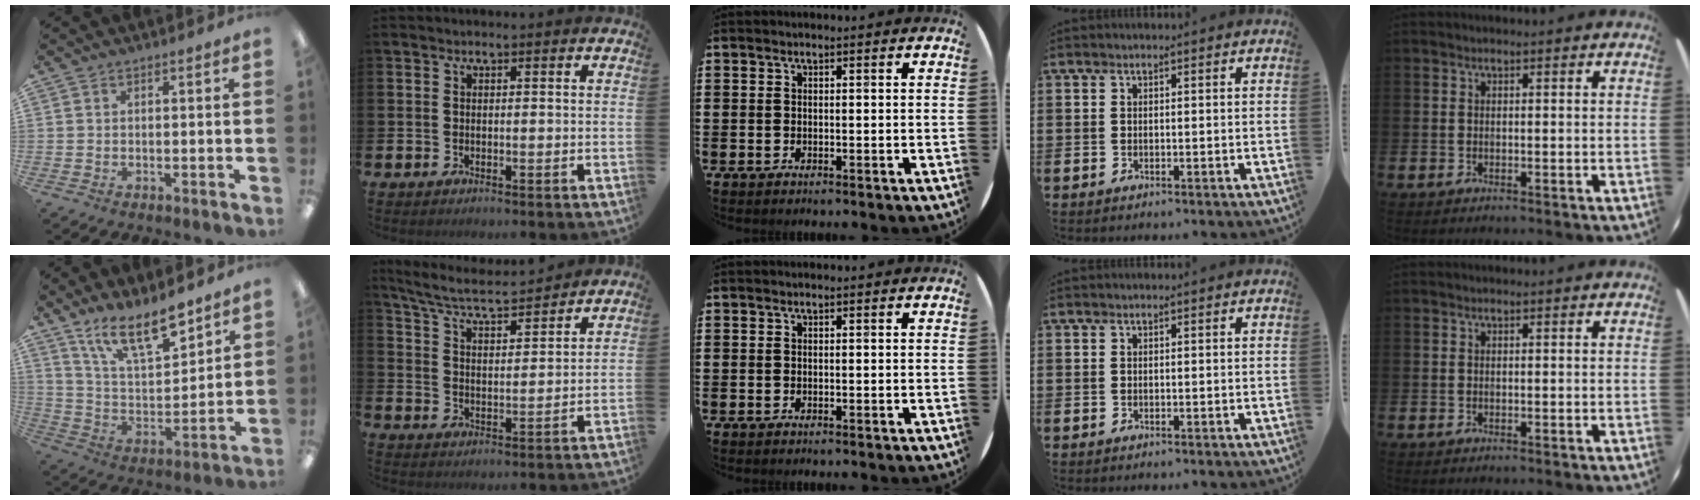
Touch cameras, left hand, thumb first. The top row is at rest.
{"thumb": {"total": 15.1, "force": [11.6, 4.9, 8.4], "torque": [-0.143, -0.065, 0.202]}, "index": {"total": 6.3, "force": [5.8, 0.8, 2.2], "torque": [-0.069, -0.039, 0.098]}}